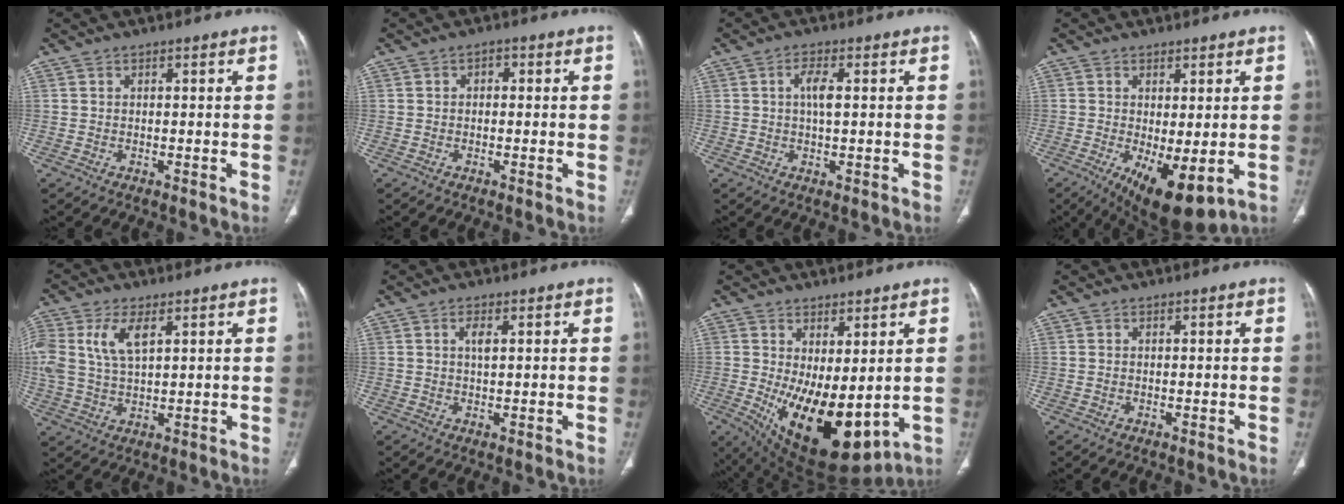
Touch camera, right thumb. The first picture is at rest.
{"total": 1.4, "force": [0.1, 1.1, 0.9], "torque": [-0.006, 0.005, -0.005]}
{"total": 3.9, "force": [0.5, 1.2, 3.7], "torque": [-0.074, -0.002, 0.008]}
{"total": 10.3, "force": [-2.7, 4.0, 9.2], "torque": [-0.139, -0.022, -0.024]}
{"total": 9.8, "force": [3.5, 5.0, 7.7], "torque": [-0.178, 0.003, 0.074]}
{"total": 2.3, "force": [0.7, 0.7, 2.1], "torque": [-0.040, -0.005, 0.013]}
{"total": 17.0, "force": [-1.4, 7.8, 15.0], "torque": [-0.234, -0.030, 0.011]}
{"total": 0.0}